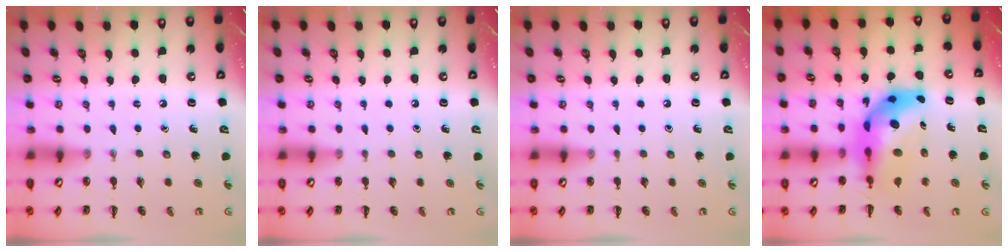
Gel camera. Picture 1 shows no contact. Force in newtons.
{"total": 0.0}
{"total": 0.0}
{"total": 12.6, "press": 11.9, "slide": 4.1}